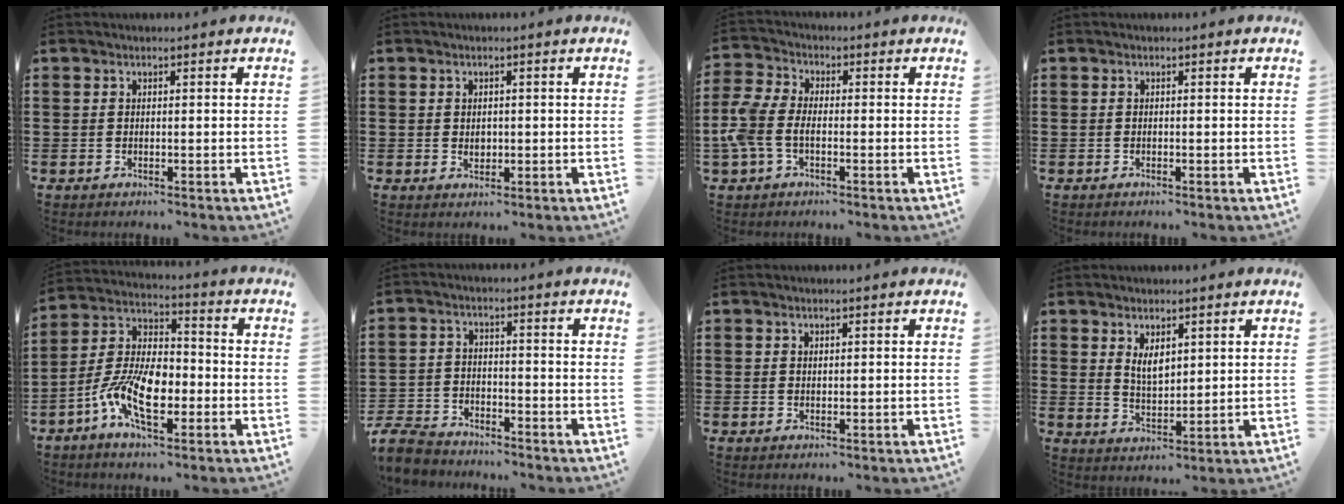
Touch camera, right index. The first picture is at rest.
{"total": 1.2, "force": [0.1, 0.9, 0.8], "torque": [-0.016, 0.006, 0.001]}
{"total": 5.5, "force": [-1.9, 3.1, 4.1], "torque": [-0.120, -0.005, -0.048]}
{"total": 0.0}
{"total": 10.6, "force": [-4.4, 5.0, 8.2], "torque": [-0.191, -0.003, -0.085]}
{"total": 5.3, "force": [-5.0, 1.3, 0.9], "torque": [-0.041, -0.002, -0.105]}
{"total": 0.5, "force": [0.3, 0.4, 0.2], "torque": [-0.004, 0.002, 0.006]}
{"total": 3.5, "force": [1.9, 1.7, 2.3], "torque": [-0.042, 0.001, 0.033]}